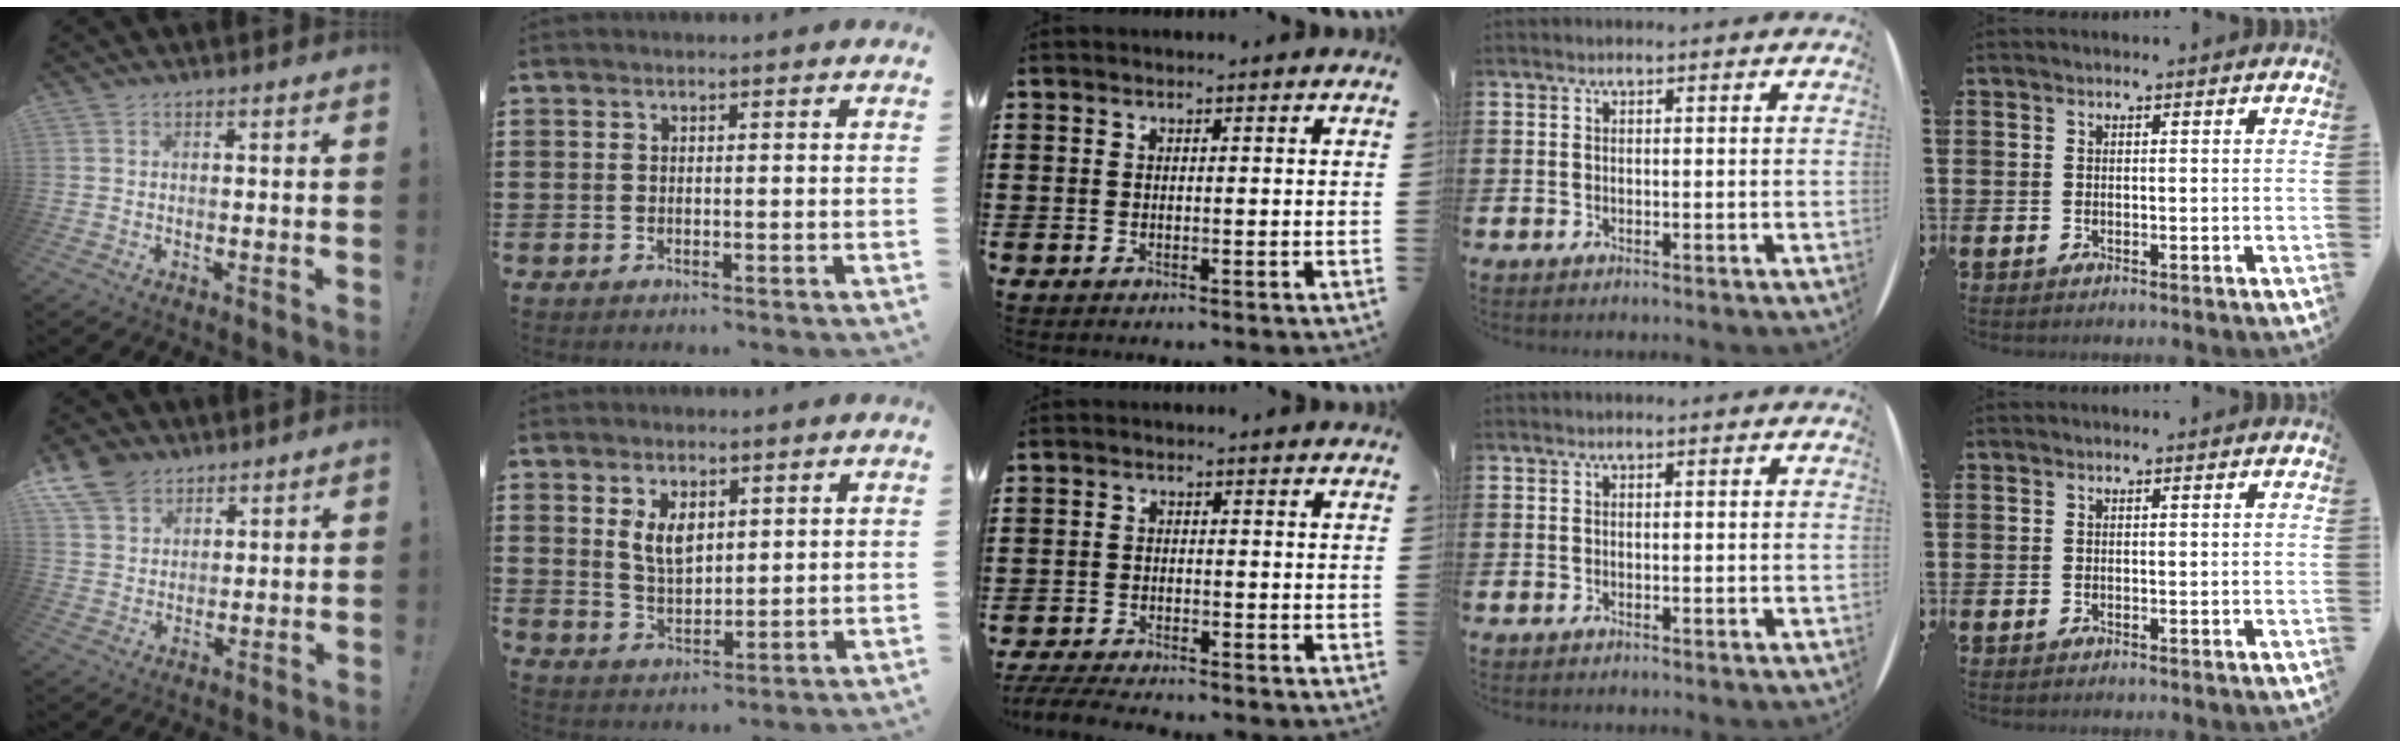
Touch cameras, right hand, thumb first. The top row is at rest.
{"thumb": {"total": 9.2, "force": [6.2, 6.1, 2.9], "torque": [-0.060, -0.032, 0.126]}, "index": {"total": 4.7, "force": [2.2, 2.4, 3.4], "torque": [-0.066, 0.003, 0.038]}, "middle": {"total": 3.4, "force": [-3.3, 0.4, 0.7], "torque": [-0.020, -0.001, -0.071]}}